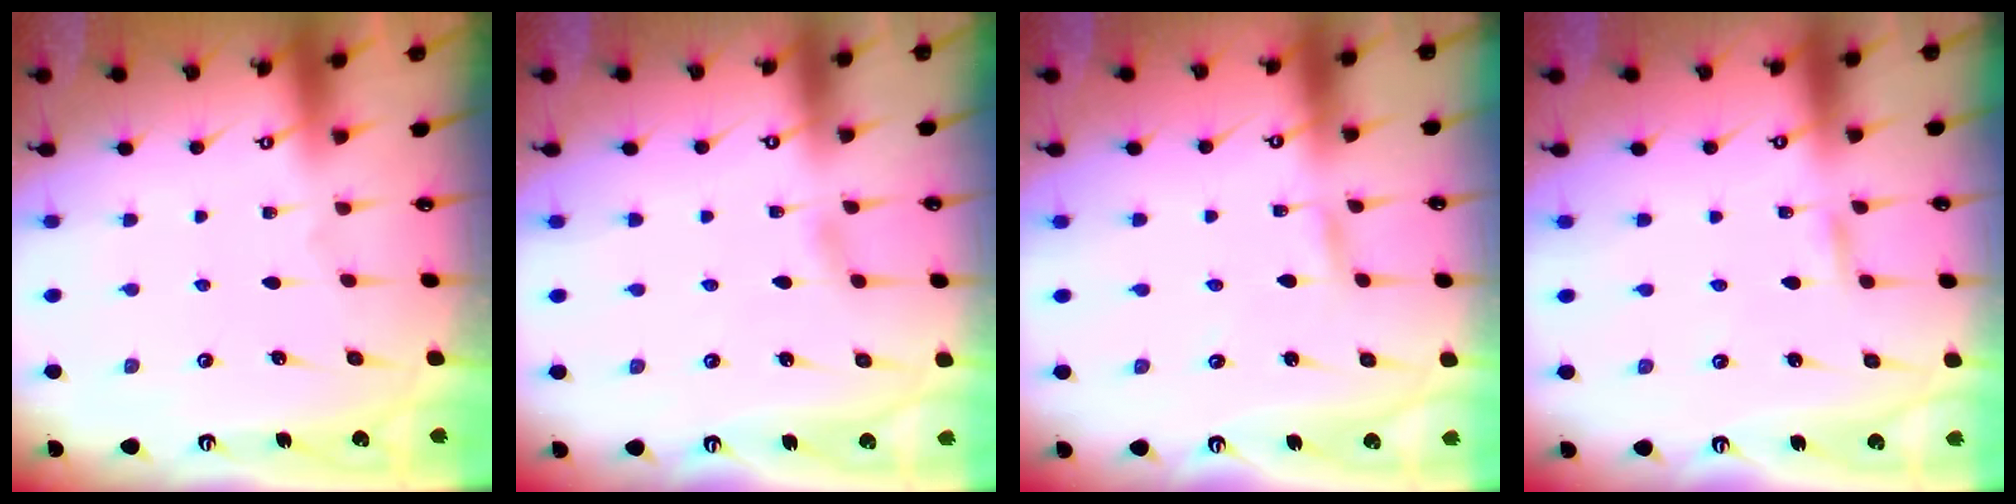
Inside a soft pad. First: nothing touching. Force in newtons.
{"total": 2.7, "press": 2.7, "slide": 0.3}
{"total": 2.4, "press": 2.4, "slide": 0.3}
{"total": 1.8, "press": 1.8, "slide": 0.1}